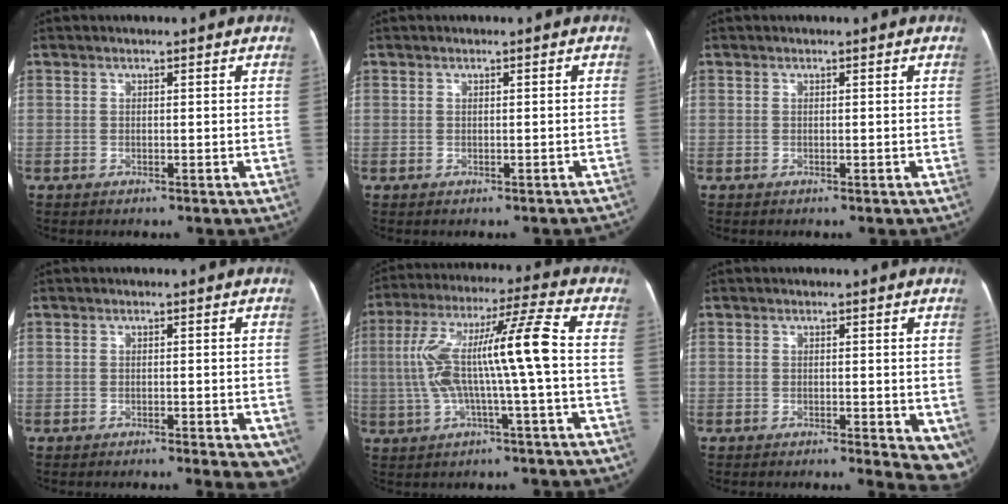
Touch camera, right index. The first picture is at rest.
{"total": 1.4, "force": [-0.9, 1.1, 0.0], "torque": [0.007, 0.015, -0.009]}
{"total": 0.0}
{"total": 6.8, "force": [-4.2, 1.7, 5.0], "torque": [-0.043, -0.007, -0.058]}
{"total": 13.4, "force": [-0.5, -0.1, 13.4], "torque": [-0.257, 0.032, -0.013]}
{"total": 5.9, "force": [-2.4, 2.2, 4.9], "torque": [-0.045, -0.011, -0.035]}